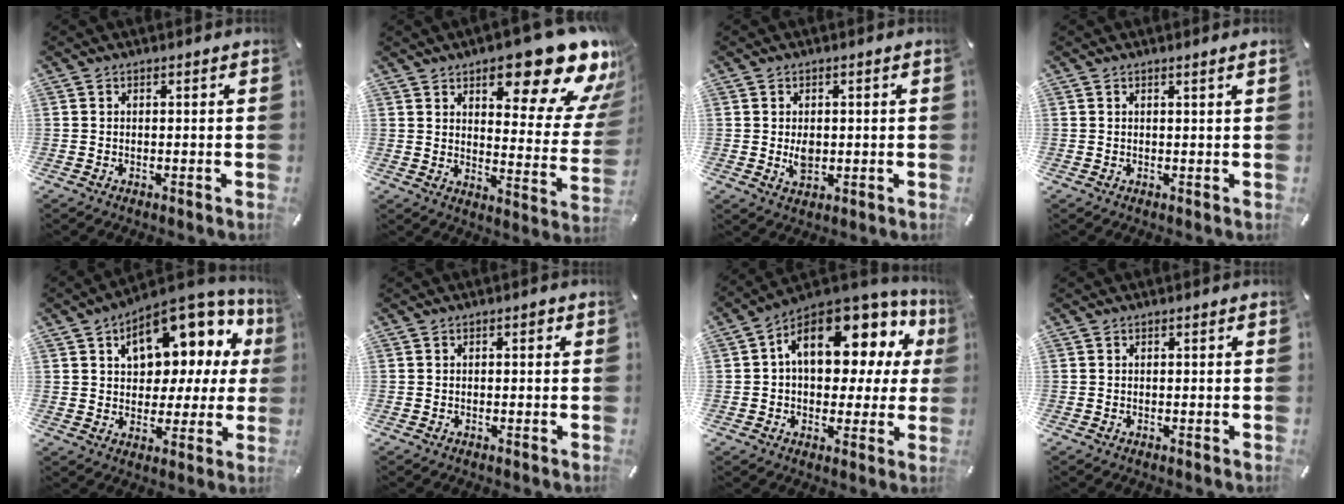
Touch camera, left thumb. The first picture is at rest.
{"total": 21.5, "force": [13.1, 8.1, 14.9], "torque": [-0.182, -0.103, 0.210]}
{"total": 3.9, "force": [-0.1, 2.8, 2.6], "torque": [-0.048, -0.006, -0.010]}
{"total": 0.9, "force": [0.5, -0.1, 0.8], "torque": [-0.013, -0.002, 0.009]}
{"total": 13.8, "force": [7.5, 8.1, 8.2], "torque": [-0.119, -0.057, 0.133]}
{"total": 1.1, "force": [0.1, 0.7, 0.9], "torque": [-0.017, 0.007, 0.000]}
{"total": 16.6, "force": [6.3, 9.7, 11.9], "torque": [-0.177, -0.036, 0.107]}
{"total": 0.0}